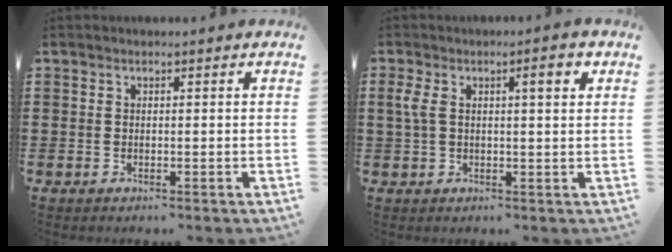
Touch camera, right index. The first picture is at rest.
{"total": 5.7, "force": [1.8, 1.9, 5.1], "torque": [-0.095, 0.005, 0.025]}